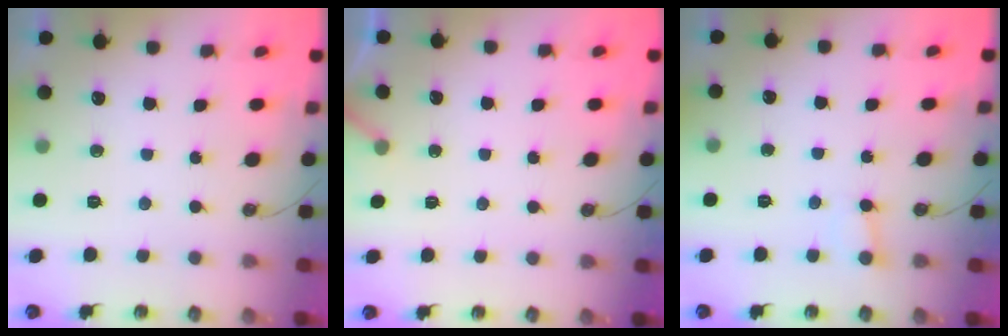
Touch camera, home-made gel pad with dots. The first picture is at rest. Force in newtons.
{"total": 1.9, "press": 1.9, "slide": 0.1}
{"total": 3.9, "press": 3.9, "slide": 0.3}